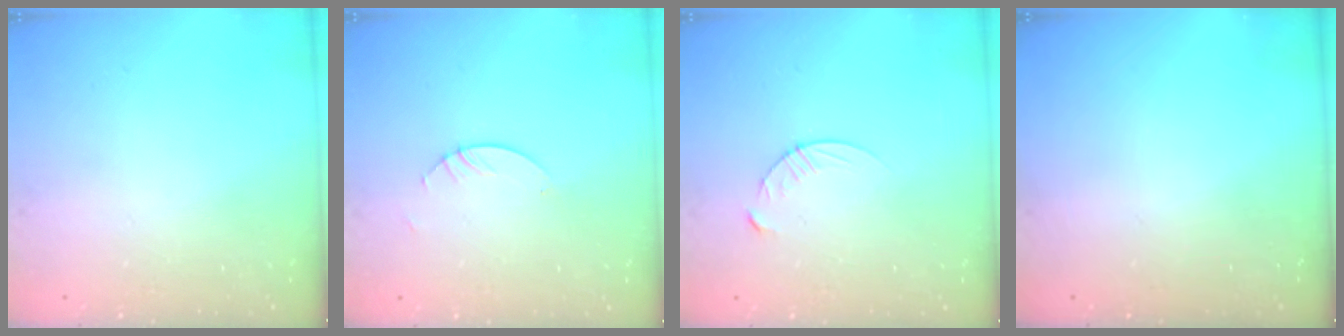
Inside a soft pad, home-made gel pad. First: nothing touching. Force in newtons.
{"total": 2.4, "press": 2.4, "slide": 0.2}
{"total": 4.6, "press": 4.6, "slide": 0.5}
{"total": 0.0}